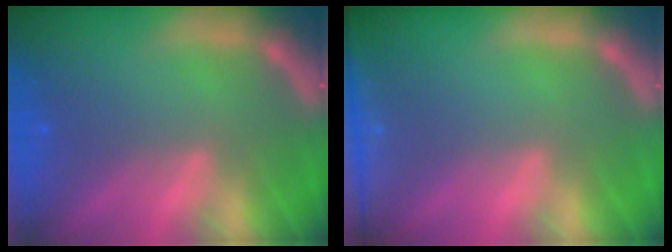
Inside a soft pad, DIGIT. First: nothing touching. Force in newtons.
{"total": 6.9}